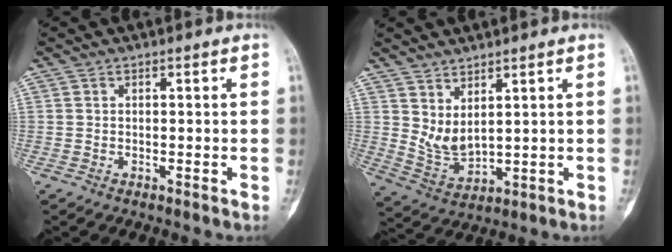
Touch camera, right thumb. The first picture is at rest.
{"total": 6.1, "force": [3.2, 2.4, 4.6], "torque": [-0.089, -0.036, 0.076]}